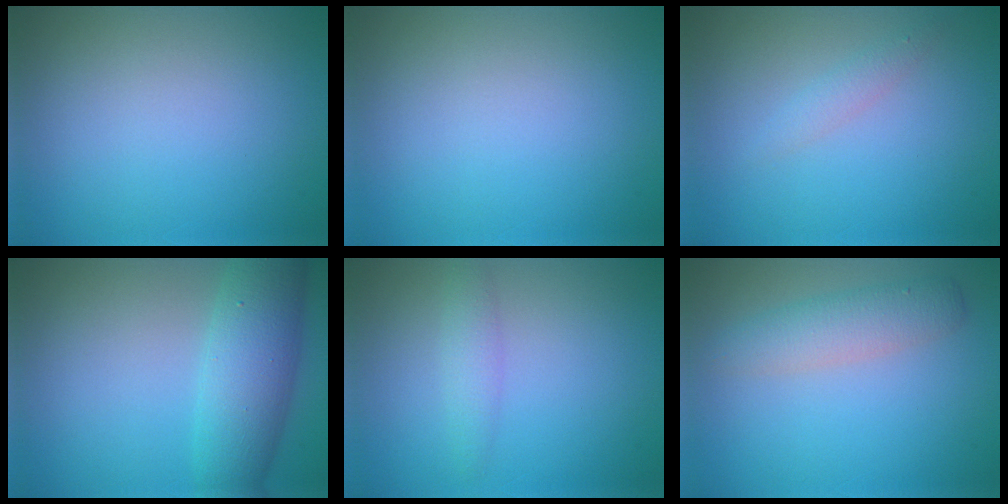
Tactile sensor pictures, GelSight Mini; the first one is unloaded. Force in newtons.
{"total": 0.0}
{"total": 1.1, "press": 1.1, "slide": 0.0}
{"total": 6.0, "press": 6.0, "slide": 0.3}
{"total": 1.6, "press": 1.6, "slide": 0.1}
{"total": 3.0, "press": 3.0, "slide": 0.1}